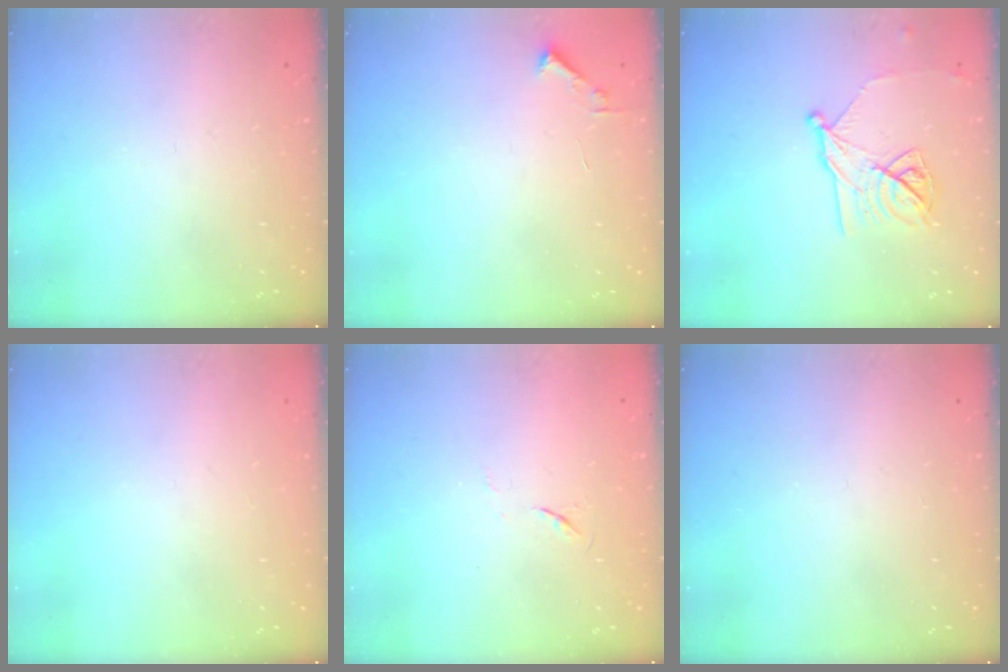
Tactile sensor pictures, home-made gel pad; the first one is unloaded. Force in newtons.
{"total": 1.7, "press": 1.7, "slide": 0.2}
{"total": 12.9, "press": 12.9, "slide": 0.2}
{"total": 0.0}
{"total": 4.0, "press": 4.0, "slide": 0.6}
{"total": 0.0}